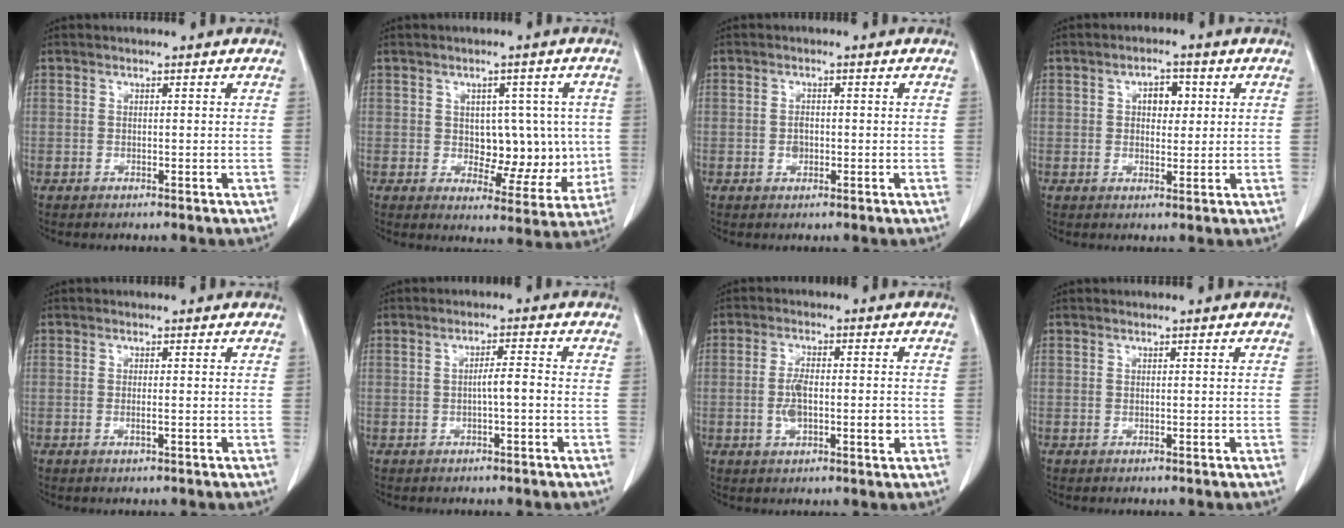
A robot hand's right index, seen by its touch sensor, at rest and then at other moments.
{"total": 8.7, "force": [0.3, 5.4, 6.8], "torque": [-0.067, 0.014, 0.018]}
{"total": 1.5, "force": [-0.3, 1.2, 1.0], "torque": [-0.017, 0.003, -0.002]}
{"total": 3.7, "force": [1.0, 2.2, 2.8], "torque": [-0.042, 0.010, 0.015]}
{"total": 0.9, "force": [-0.3, 0.1, 0.9], "torque": [-0.019, -0.002, -0.003]}
{"total": 2.6, "force": [-0.6, 0.1, 2.5], "torque": [-0.039, 0.004, -0.012]}
{"total": 6.2, "force": [-0.9, 2.2, 5.8], "torque": [-0.109, 0.003, -0.014]}
{"total": 0.0}